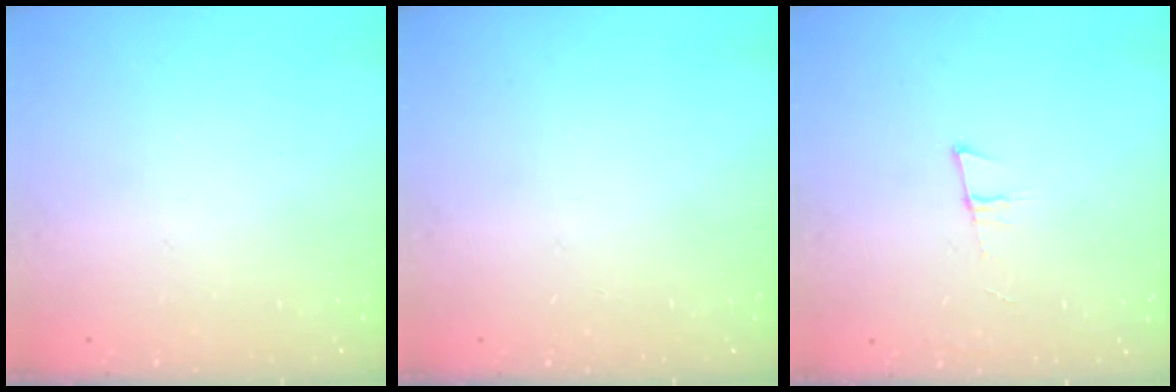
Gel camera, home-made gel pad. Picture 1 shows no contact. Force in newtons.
{"total": 0.0}
{"total": 5.4, "press": 4.6, "slide": 2.7}